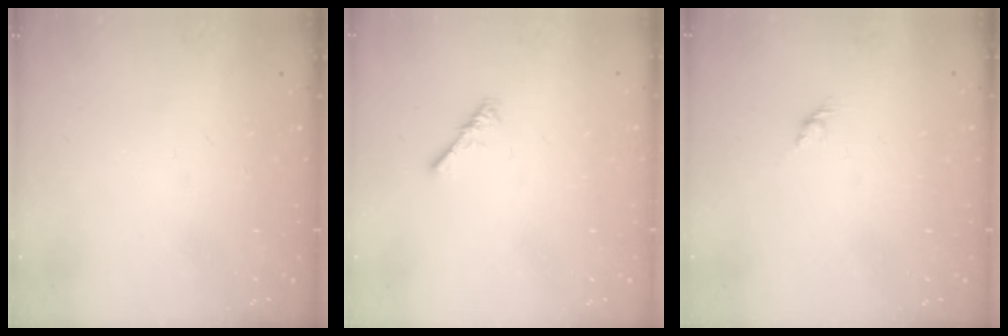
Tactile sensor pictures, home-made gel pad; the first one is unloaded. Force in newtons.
{"total": 0.9, "press": 0.9, "slide": 0.3}
{"total": 1.6, "press": 1.5, "slide": 0.7}